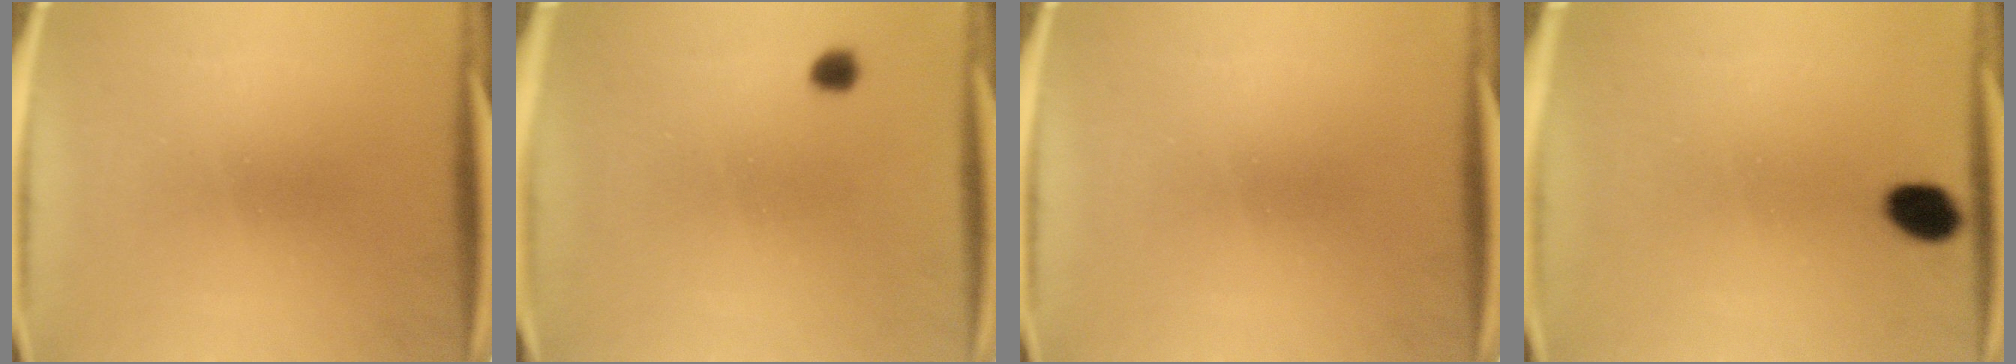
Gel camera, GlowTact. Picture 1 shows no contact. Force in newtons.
{"total": 1.7}
{"total": 0.0}
{"total": 5.1}